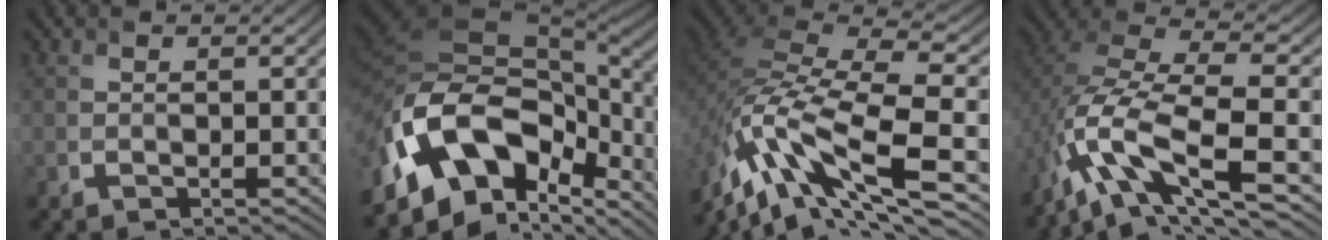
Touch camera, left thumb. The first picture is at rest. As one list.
[{"total": 16.4, "force": [-6.0, 9.1, 12.3], "torque": [-0.285, -0.016, -0.099]}, {"total": 14.8, "force": [-7.3, 5.5, 11.6], "torque": [-0.263, -0.003, -0.135]}, {"total": 13.5, "force": [-5.7, 5.0, 11.2], "torque": [-0.255, -0.004, -0.101]}]